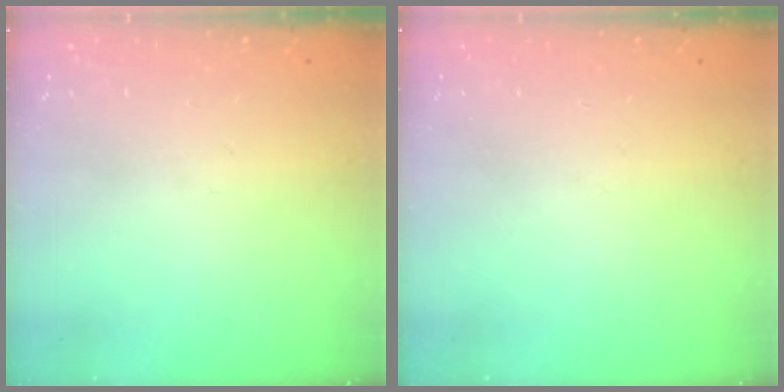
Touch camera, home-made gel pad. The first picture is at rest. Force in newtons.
{"total": 0.0}